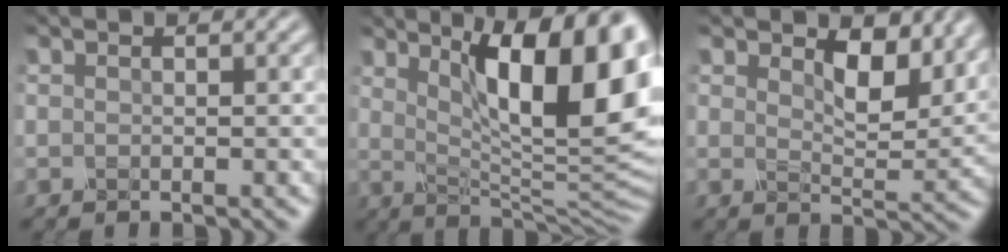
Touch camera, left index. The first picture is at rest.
{"total": 14.6, "force": [5.0, 4.6, 12.9], "torque": [-0.167, -0.006, 0.082]}
{"total": 5.7, "force": [3.2, 2.7, 3.9], "torque": [-0.064, -0.010, 0.042]}